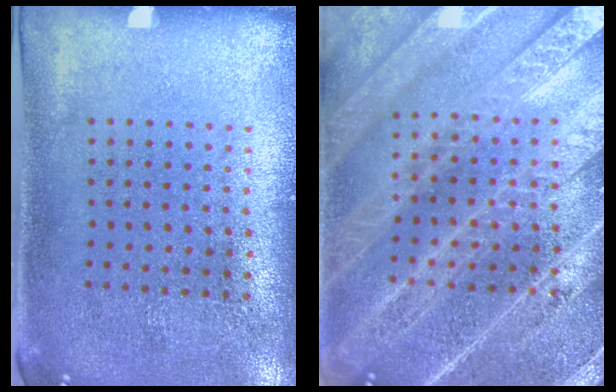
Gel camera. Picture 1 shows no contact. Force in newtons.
{"total": 5.7, "press": 5.7, "slide": 0.8}